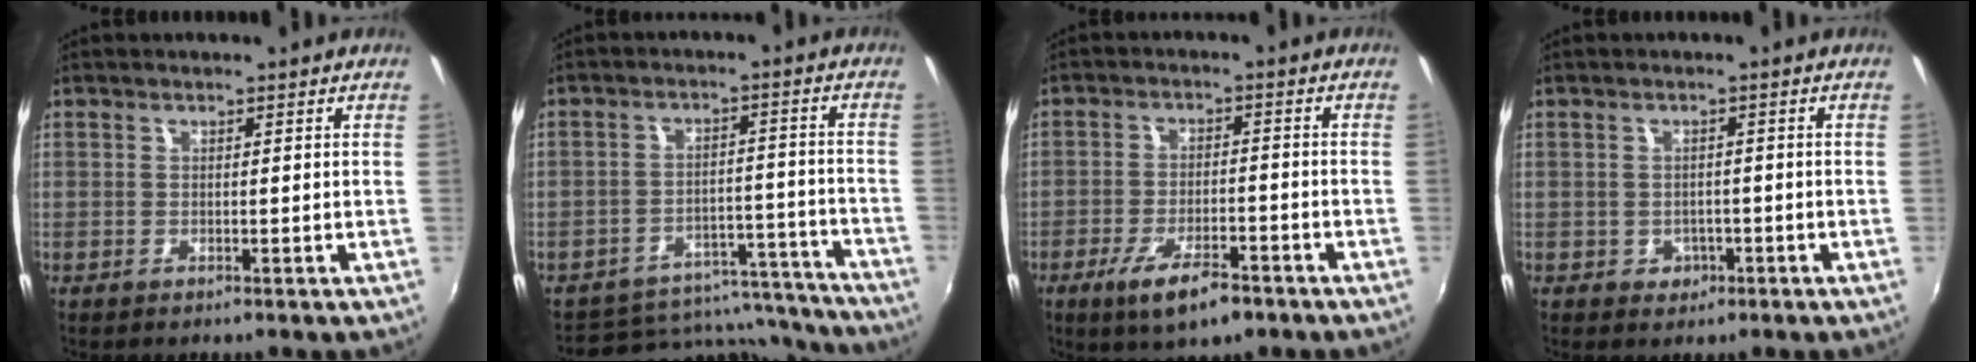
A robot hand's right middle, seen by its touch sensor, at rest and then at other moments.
{"total": 14.2, "force": [-12.6, 6.1, 2.4], "torque": [-0.041, 0.042, -0.152]}
{"total": 7.7, "force": [-4.9, 2.8, 5.2], "torque": [-0.116, -0.015, -0.082]}
{"total": 2.9, "force": [-1.0, 2.6, 0.6], "torque": [-0.016, 0.001, -0.010]}